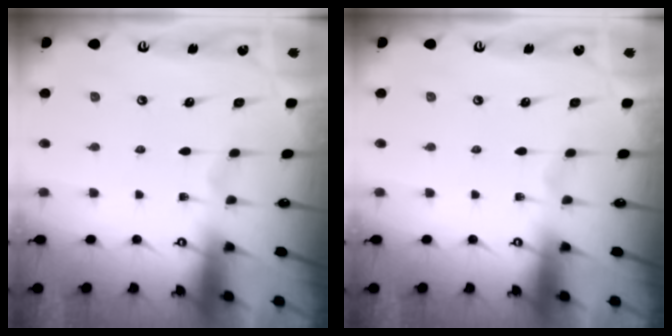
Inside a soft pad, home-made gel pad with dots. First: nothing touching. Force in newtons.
{"total": 0.0}